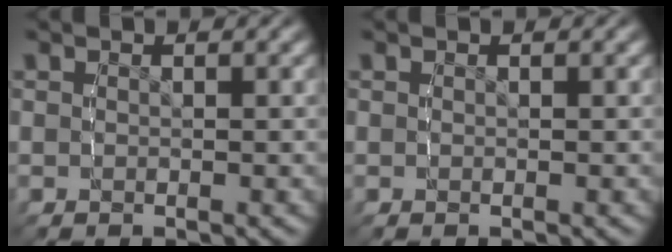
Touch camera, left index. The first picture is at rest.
{"total": 0.0}